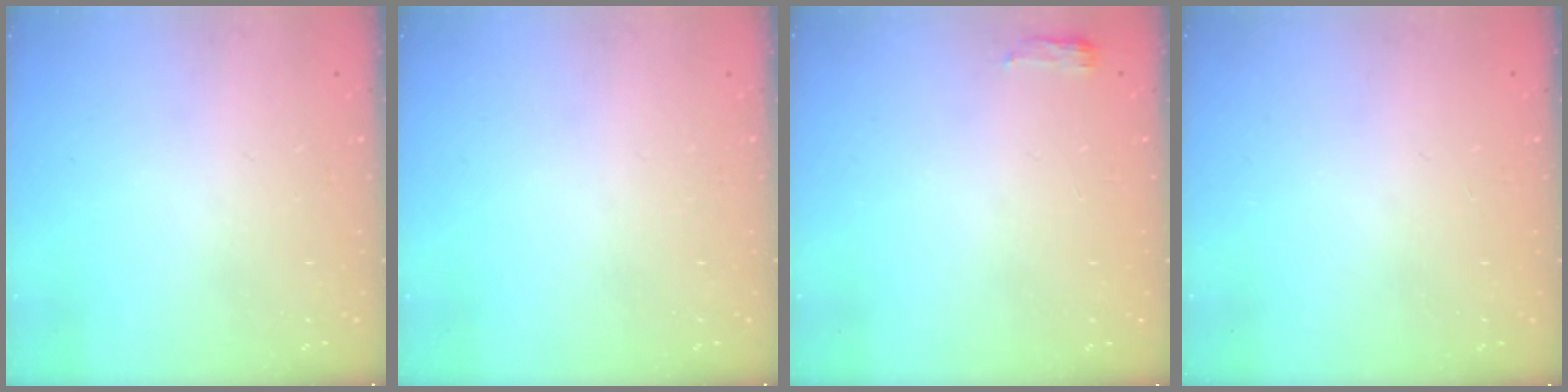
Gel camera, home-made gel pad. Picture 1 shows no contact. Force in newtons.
{"total": 0.0}
{"total": 3.3, "press": 3.2, "slide": 1.0}
{"total": 0.0}